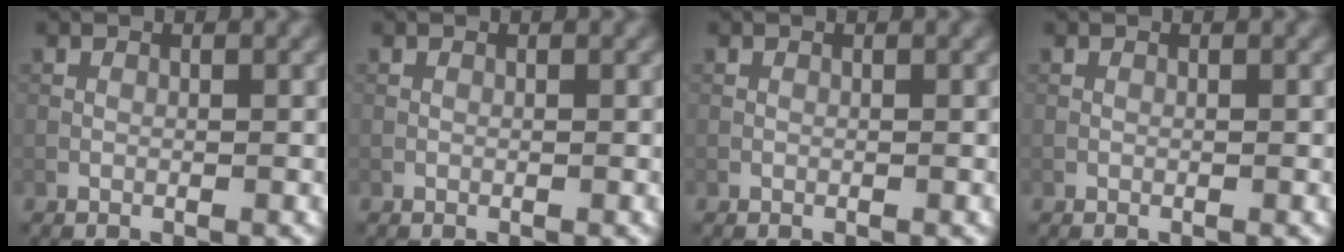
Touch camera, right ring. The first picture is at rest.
{"total": 0.0}
{"total": 0.0}
{"total": 0.0}